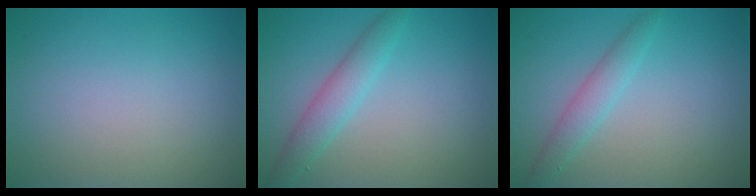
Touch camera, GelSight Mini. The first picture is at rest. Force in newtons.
{"total": 2.8, "press": 2.8, "slide": 0.1}
{"total": 2.2, "press": 2.2, "slide": 0.1}